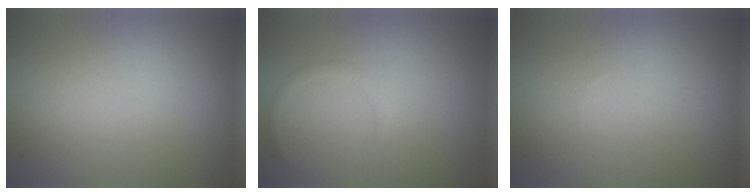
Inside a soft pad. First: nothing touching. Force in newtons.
{"total": 0.8, "press": 0.8, "slide": 0.1}
{"total": 0.0}